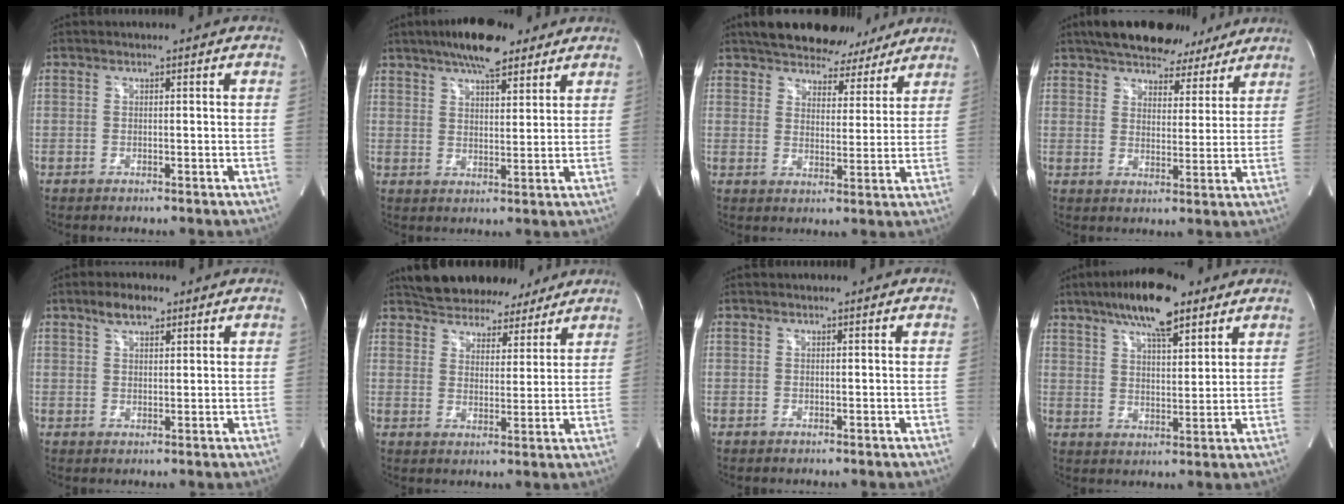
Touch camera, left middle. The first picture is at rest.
{"total": 10.1, "force": [7.4, 3.1, 6.2], "torque": [-0.100, 0.015, 0.119]}
{"total": 14.0, "force": [12.0, 5.9, 4.3], "torque": [-0.054, 0.007, 0.160]}
{"total": 15.5, "force": [12.6, 6.5, 6.1], "torque": [-0.092, 0.018, 0.176]}
{"total": 4.0, "force": [2.7, 1.7, 2.5], "torque": [-0.048, 0.011, 0.048]}
{"total": 14.1, "force": [12.3, 5.3, 4.1], "torque": [-0.065, 0.015, 0.176]}
{"total": 0.0}
{"total": 12.0, "force": [8.1, 3.1, 8.4], "torque": [-0.147, 0.012, 0.137]}